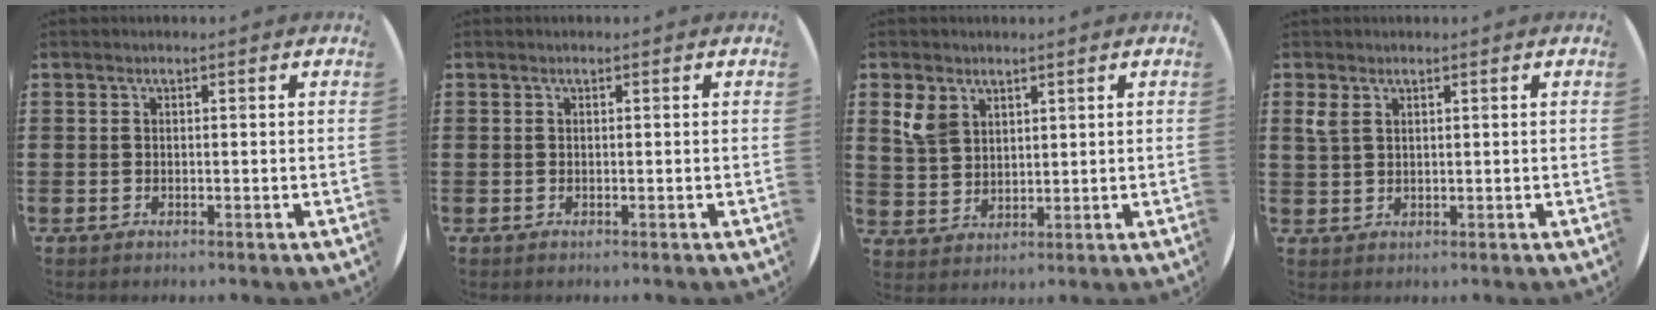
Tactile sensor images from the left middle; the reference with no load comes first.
{"total": 0.0}
{"total": 4.4, "force": [2.8, 3.0, 1.7], "torque": [-0.043, 0.010, 0.054]}
{"total": 2.0, "force": [1.3, 1.2, 1.0], "torque": [-0.024, 0.004, 0.026]}